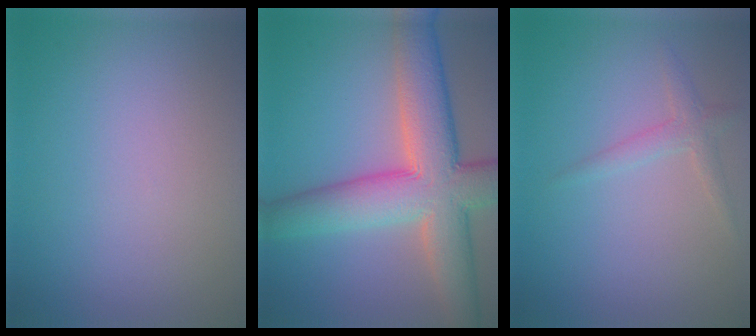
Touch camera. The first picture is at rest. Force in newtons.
{"total": 10.2, "press": 10.2, "slide": 0.8}
{"total": 1.4, "press": 1.4, "slide": 0.0}